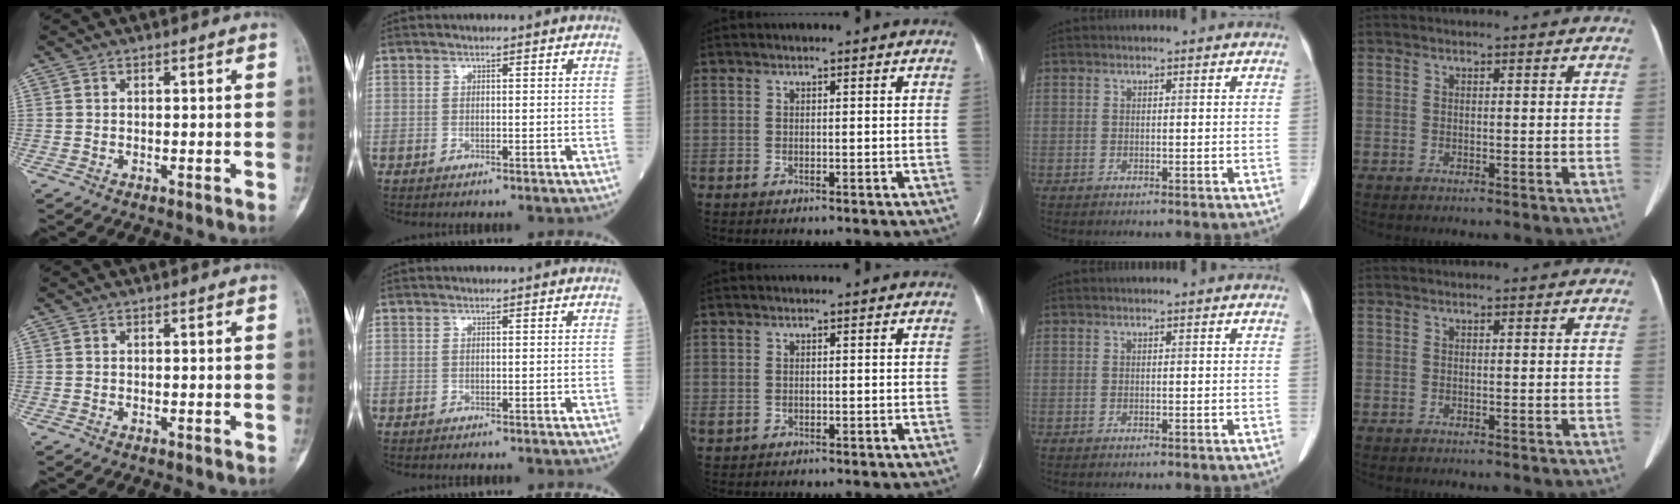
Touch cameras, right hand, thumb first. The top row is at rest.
{"middle": {"total": 0.9, "force": [0.0, 0.7, 0.5], "torque": [-0.015, -0.001, 0.005]}}